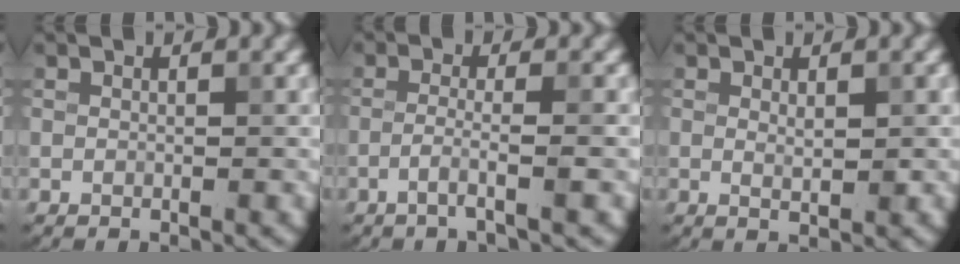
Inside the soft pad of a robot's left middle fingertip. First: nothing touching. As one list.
[{"total": 2.5, "force": [-1.2, 0.2, 2.2], "torque": [-0.030, 0.007, -0.037]}, {"total": 1.5, "force": [0.3, 0.4, 1.4], "torque": [-0.020, -0.003, 0.006]}]